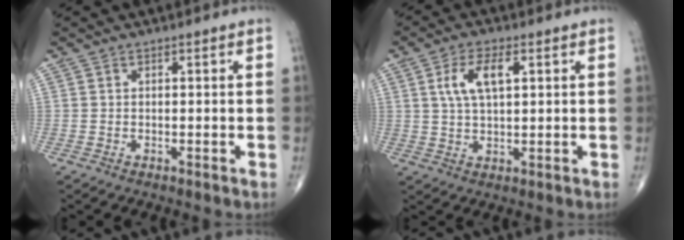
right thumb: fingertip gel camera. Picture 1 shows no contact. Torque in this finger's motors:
{"motor_torque": [-0.52, 0.95, 0.52, 0.34, 0.06]}